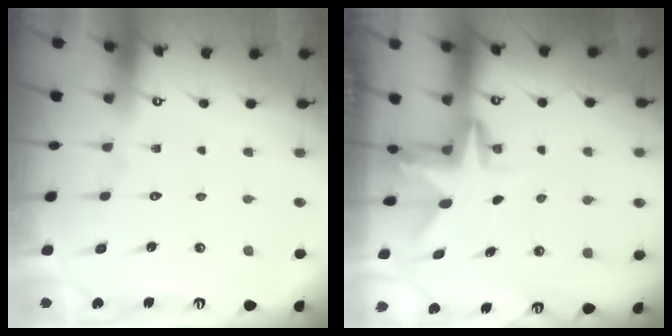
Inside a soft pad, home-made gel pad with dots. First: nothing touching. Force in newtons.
{"total": 2.7, "press": 2.7, "slide": 0.1}